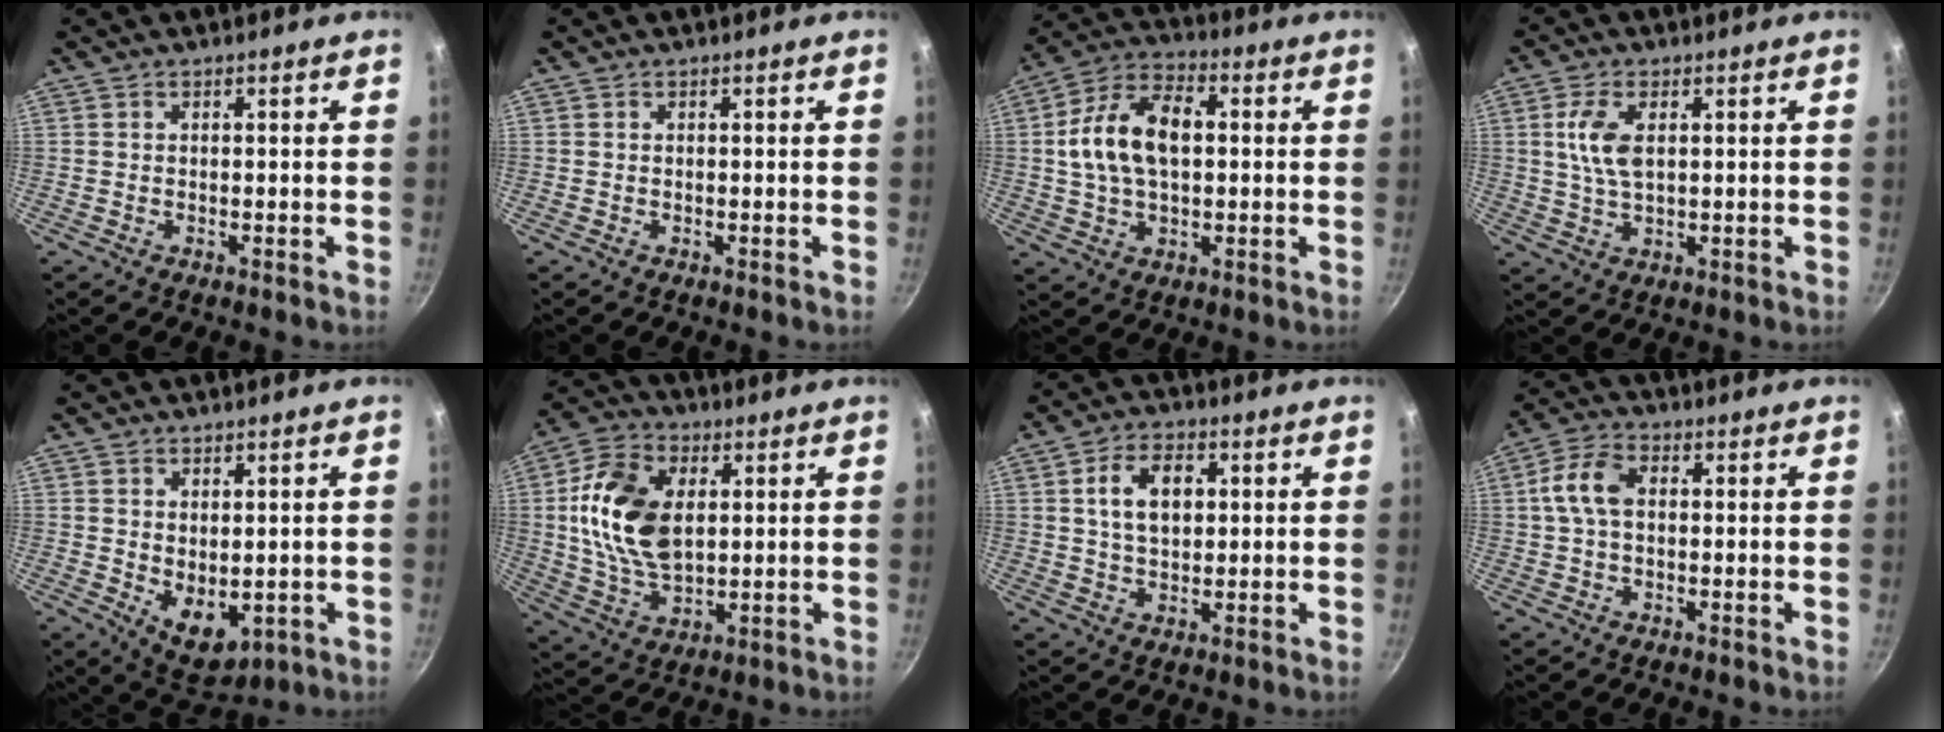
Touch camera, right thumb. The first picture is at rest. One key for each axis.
{"total": 0.0}
{"total": 14.4, "fx": 1.4, "fy": 8.8, "fz": 11.4, "tx": -0.189, "ty": 0.025, "tz": 0.012}
{"total": 5.1, "fx": 1.3, "fy": 2.4, "fz": 4.3, "tx": -0.087, "ty": -0.002, "tz": 0.026}
{"total": 7.4, "fx": 0.2, "fy": 4.8, "fz": 5.6, "tx": -0.064, "ty": -0.020, "tz": 0.022}
{"total": 16.7, "fx": 2.7, "fy": 10.5, "fz": 12.6, "tx": -0.220, "ty": -0.007, "tz": 0.049}
{"total": 8.7, "fx": 1.9, "fy": 5.6, "fz": 6.5, "tx": -0.094, "ty": 0.005, "tz": 0.030}
{"total": 7.6, "fx": 0.9, "fy": 4.6, "fz": 6.0, "tx": -0.123, "ty": 0.021, "tz": 0.009}